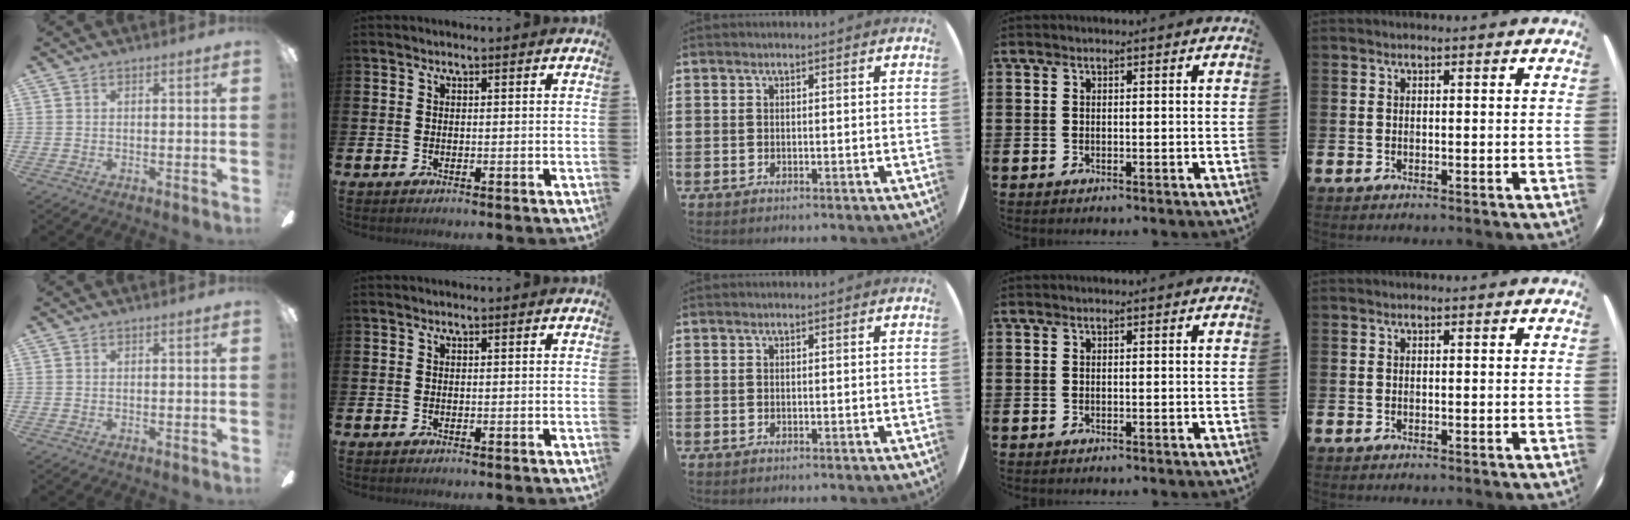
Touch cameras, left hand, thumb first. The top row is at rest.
{}